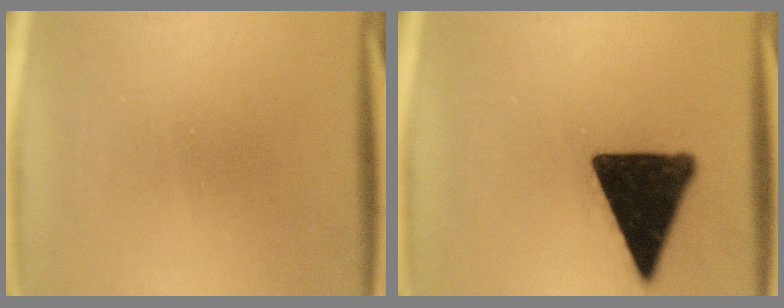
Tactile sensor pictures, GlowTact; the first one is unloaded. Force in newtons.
{"total": 16.4}